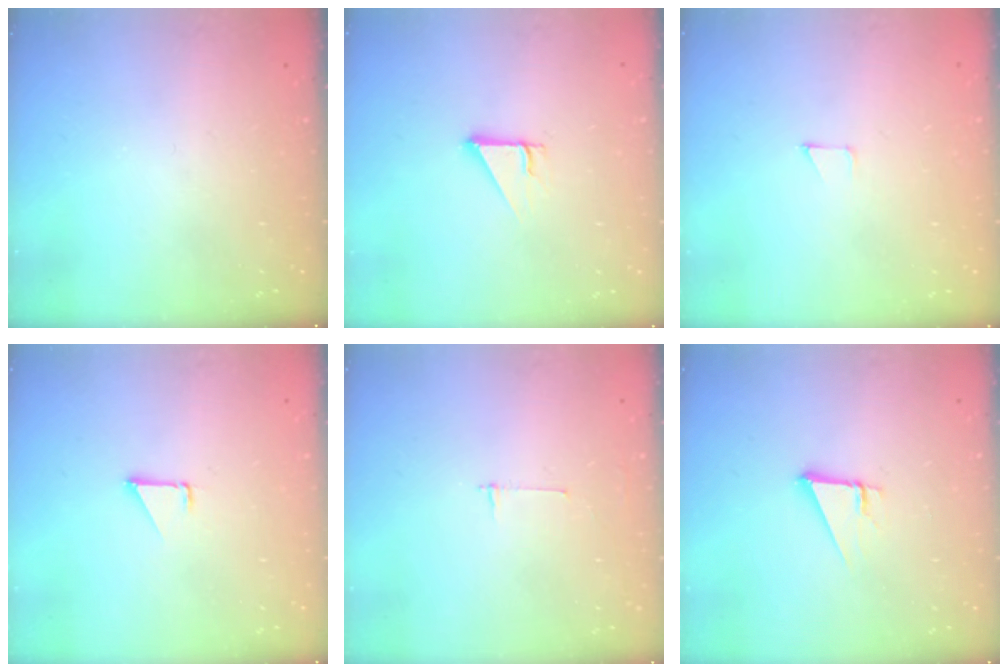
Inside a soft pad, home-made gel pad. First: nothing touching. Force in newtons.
{"total": 2.5, "press": 2.5, "slide": 0.2}
{"total": 2.6, "press": 2.6, "slide": 0.2}
{"total": 1.5, "press": 1.5, "slide": 0.1}
{"total": 2.7, "press": 2.7, "slide": 0.3}
{"total": 3.6, "press": 3.6, "slide": 0.3}